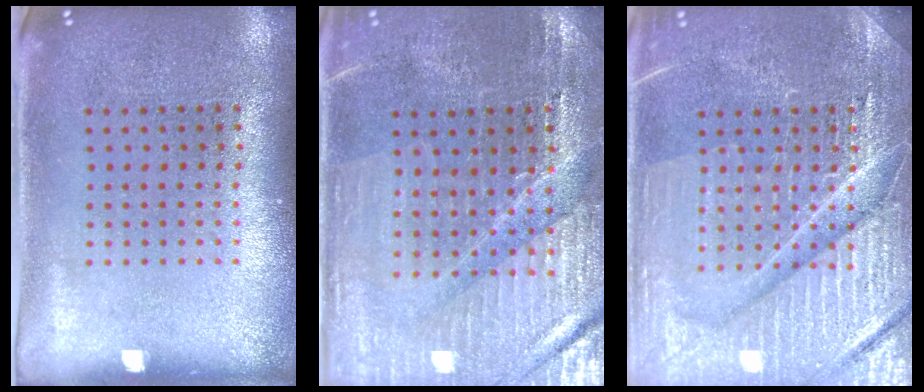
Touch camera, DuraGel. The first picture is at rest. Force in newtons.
{"total": 3.1, "press": 3.1, "slide": 0.5}
{"total": 7.6, "press": 7.5, "slide": 1.0}